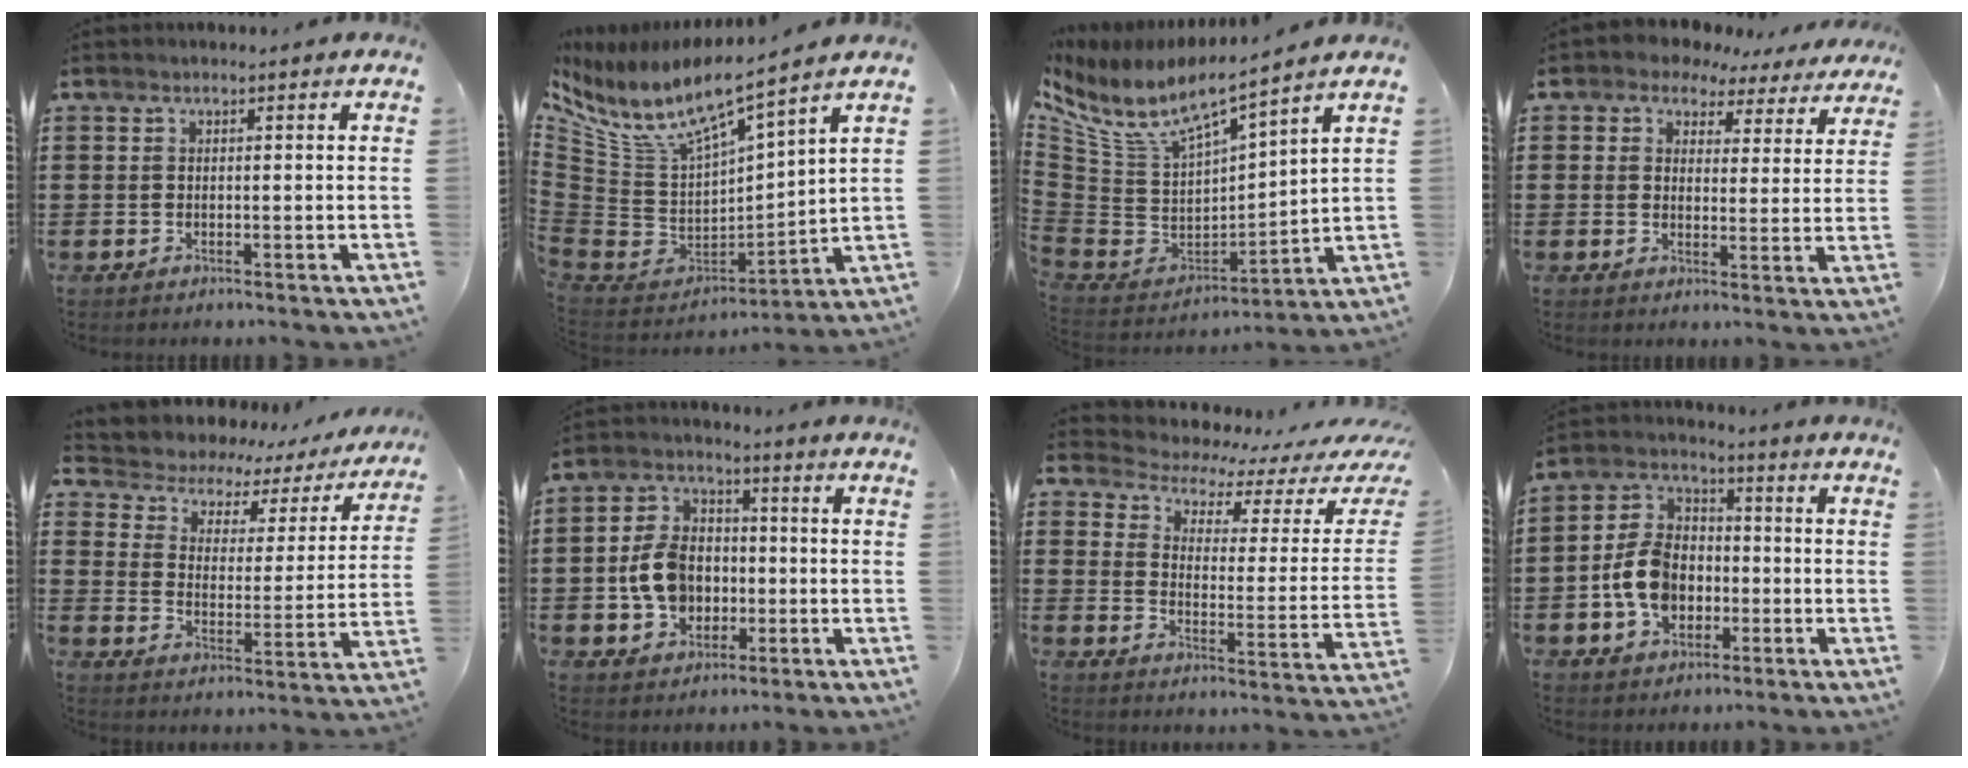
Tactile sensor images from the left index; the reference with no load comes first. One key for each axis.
{"total": 8.5, "fx": 6.4, "fy": 1.9, "fz": 5.4, "tx": -0.136, "ty": -0.054, "tz": 0.106}
{"total": 7.1, "fx": 5.6, "fy": 1.5, "fz": 4.2, "tx": -0.106, "ty": -0.050, "tz": 0.095}
{"total": 4.0, "fx": 3.3, "fy": 2.2, "fz": 0.7, "tx": -0.028, "ty": -0.015, "tz": 0.053}
{"total": 3.2, "fx": 2.0, "fy": 2.2, "fz": 1.2, "tx": -0.044, "ty": -0.021, "tz": 0.023}
{"total": 8.3, "fx": -1.1, "fy": 6.6, "fz": 4.9, "tx": -0.120, "ty": 0.015, "tz": -0.020}
{"total": 3.1, "fx": 2.7, "fy": 1.0, "fz": 1.1, "tx": -0.046, "ty": -0.028, "tz": 0.038}
{"total": 8.8, "fx": -2.1, "fy": 6.5, "fz": 5.5, "tx": -0.142, "ty": 0.011, "tz": -0.044}